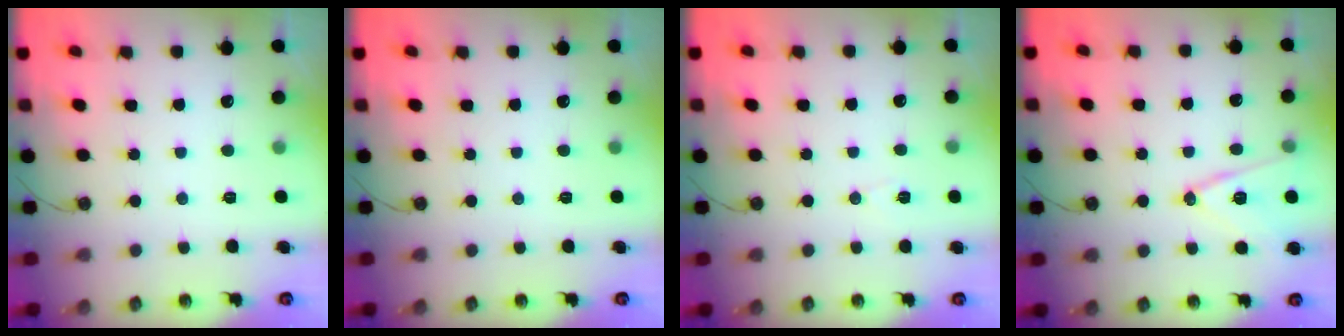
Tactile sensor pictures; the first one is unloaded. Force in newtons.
{"total": 0.0}
{"total": 5.1, "press": 4.9, "slide": 1.6}
{"total": 13.4, "press": 12.9, "slide": 3.4}